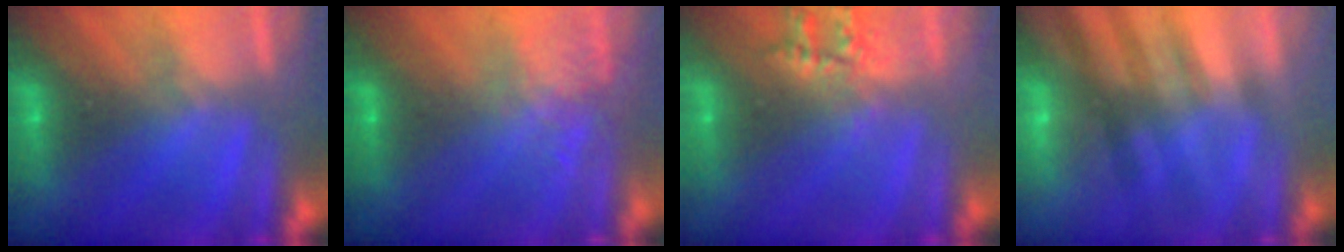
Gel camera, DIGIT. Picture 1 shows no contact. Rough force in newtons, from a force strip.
{"total": 3.0}
{"total": 2.2}
{"total": 2.4}